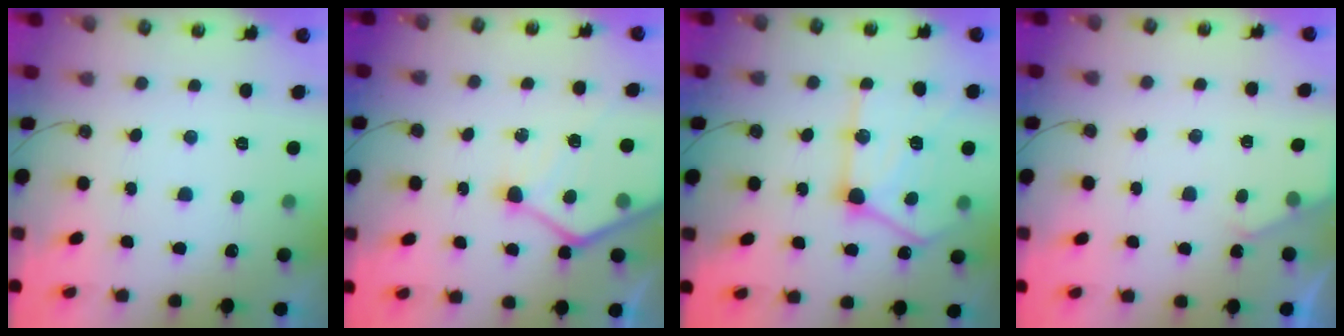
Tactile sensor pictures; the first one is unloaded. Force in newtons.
{"total": 12.2, "press": 12.2, "slide": 1.2}
{"total": 19.6, "press": 19.5, "slide": 2.0}
{"total": 3.0, "press": 2.9, "slide": 0.5}